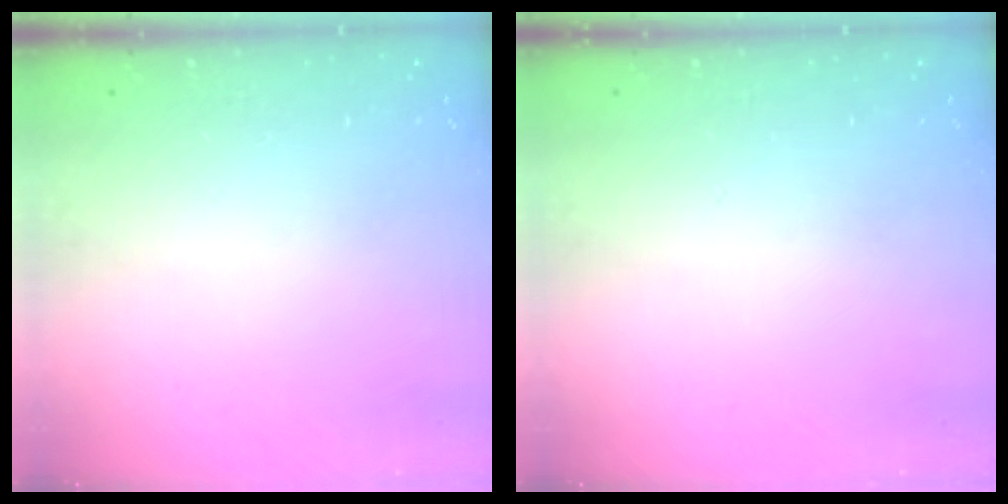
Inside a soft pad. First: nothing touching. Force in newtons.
{"total": 0.0}